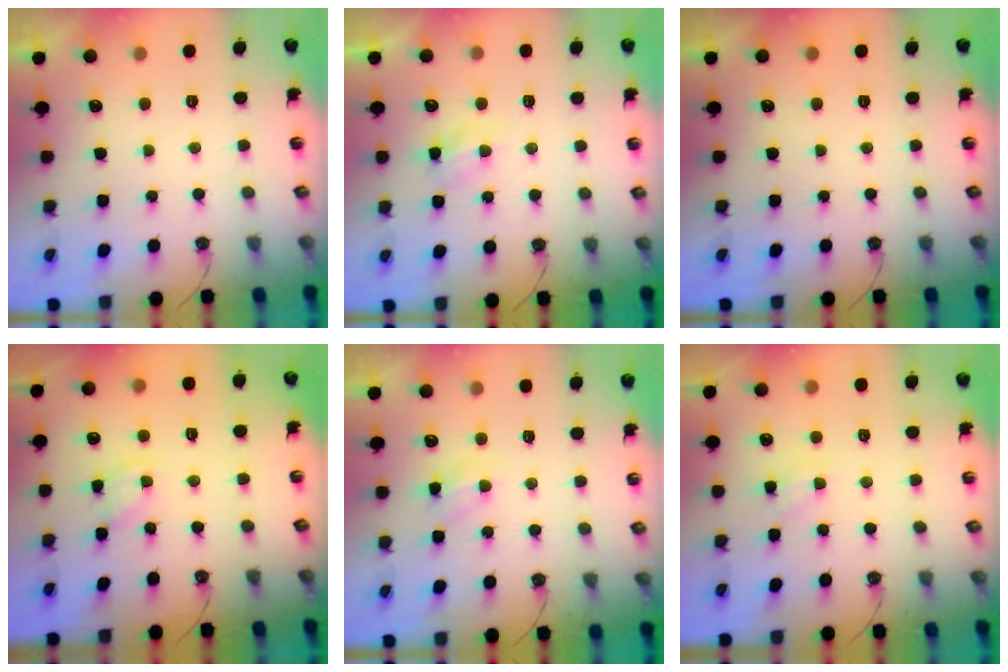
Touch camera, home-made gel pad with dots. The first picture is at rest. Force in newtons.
{"total": 3.8, "press": 3.7, "slide": 0.5}
{"total": 0.0}
{"total": 3.0, "press": 3.0, "slide": 0.4}
{"total": 3.2, "press": 3.2, "slide": 0.4}
{"total": 7.1, "press": 7.1, "slide": 0.9}